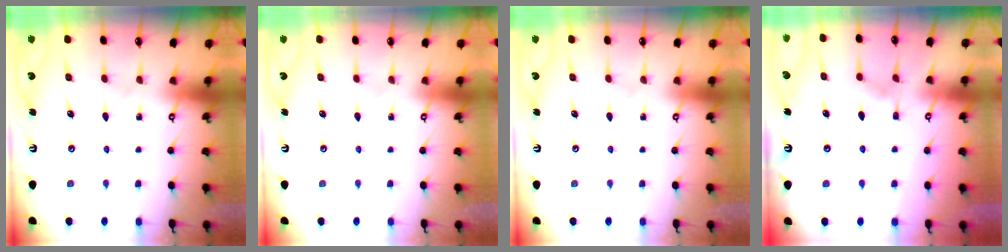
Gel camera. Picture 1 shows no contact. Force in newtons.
{"total": 0.0}
{"total": 0.0}
{"total": 5.6, "press": 5.6, "slide": 0.6}